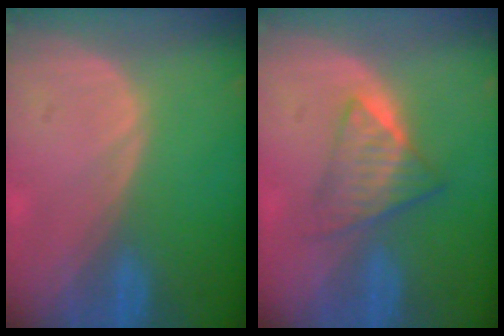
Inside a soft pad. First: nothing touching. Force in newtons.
{"total": 6.2, "press": 5.4, "slide": 3.0}